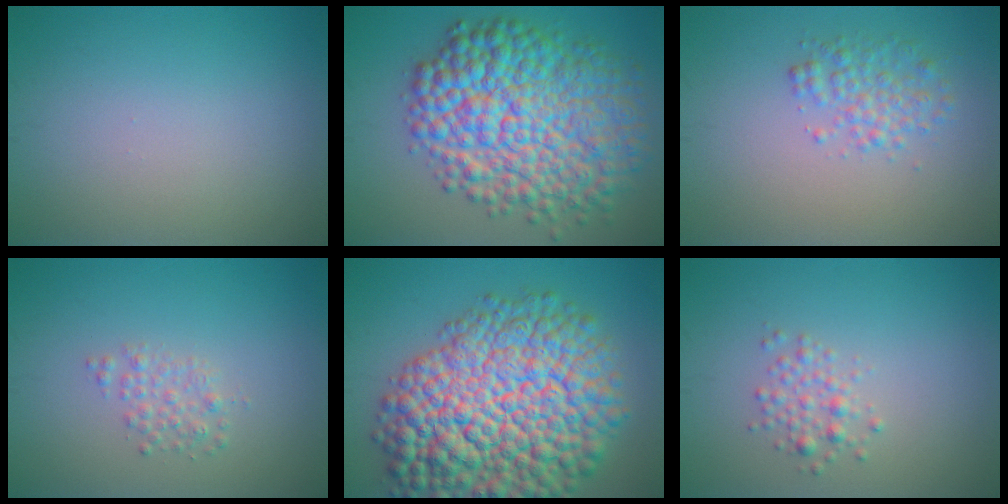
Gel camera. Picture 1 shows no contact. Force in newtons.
{"total": 12.6, "press": 12.6, "slide": 0.1}
{"total": 2.4, "press": 2.4, "slide": 0.1}
{"total": 1.5, "press": 1.5, "slide": 0.0}
{"total": 16.2, "press": 16.2, "slide": 0.6}
{"total": 1.7, "press": 1.7, "slide": 0.1}